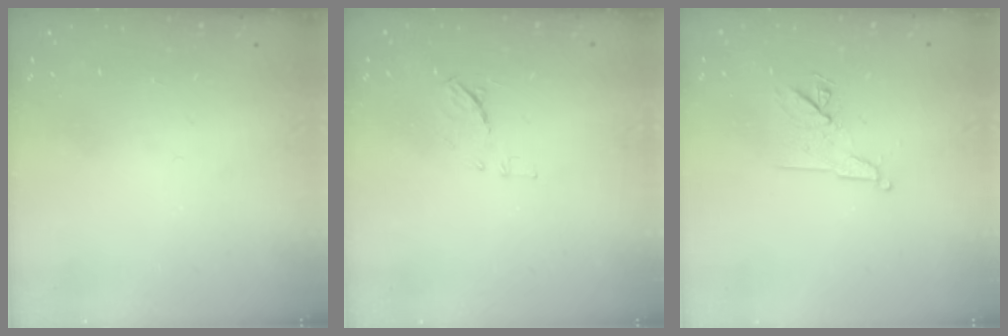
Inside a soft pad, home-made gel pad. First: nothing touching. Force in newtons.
{"total": 6.9, "press": 6.9, "slide": 0.7}
{"total": 8.9, "press": 8.9, "slide": 1.1}